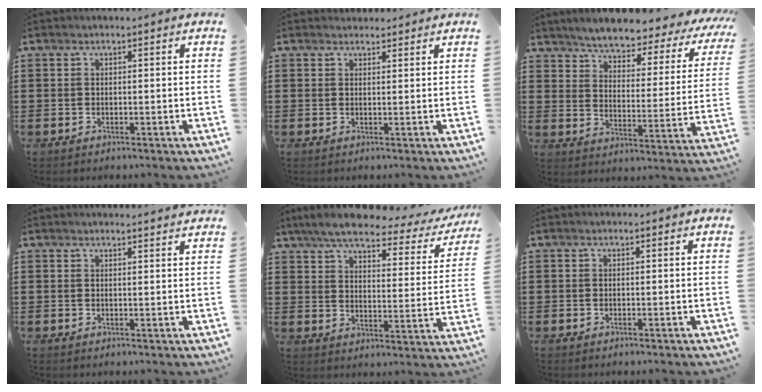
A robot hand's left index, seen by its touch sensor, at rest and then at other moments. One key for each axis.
{"total": 1.5, "fx": 1.5, "fy": 0.5, "fz": 0.1, "tx": -0.004, "ty": 0.003, "tz": 0.029}
{"total": 4.2, "fx": 4.0, "fy": 0.2, "fz": 1.1, "tx": -0.045, "ty": -0.037, "tz": 0.061}
{"total": 1.7, "fx": 1.6, "fy": -0.3, "fz": 0.4, "tx": -0.009, "ty": -0.002, "tz": 0.032}
{"total": 6.3, "fx": 5.2, "fy": 1.2, "fz": 3.3, "tx": -0.082, "ty": -0.028, "tz": 0.085}
{"total": 0.0}